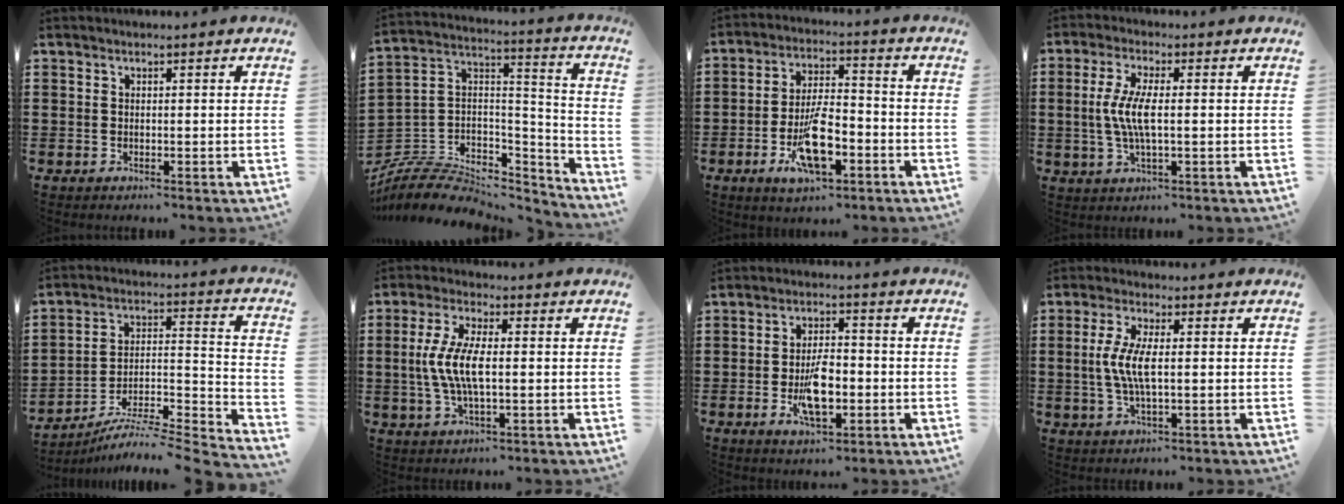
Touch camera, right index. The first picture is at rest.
{"total": 7.7, "force": [-6.1, 4.0, 2.5], "torque": [-0.061, 0.011, -0.119]}
{"total": 10.0, "force": [-4.0, 3.9, 8.3], "torque": [-0.162, 0.004, -0.069]}
{"total": 6.0, "force": [-0.3, 1.4, 5.8], "torque": [-0.133, -0.009, -0.016]}
{"total": 5.8, "force": [-5.0, 0.3, 2.9], "torque": [-0.046, -0.010, -0.103]}
{"total": 7.5, "force": [-0.5, 2.5, 7.0], "torque": [-0.160, -0.008, -0.019]}
{"total": 7.4, "force": [-1.7, 3.3, 6.4], "torque": [-0.127, 0.003, -0.032]}
{"total": 6.2, "force": [-0.1, 1.9, 5.9], "torque": [-0.129, -0.005, -0.009]}